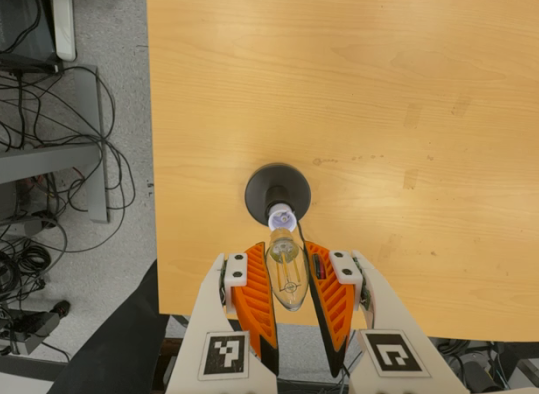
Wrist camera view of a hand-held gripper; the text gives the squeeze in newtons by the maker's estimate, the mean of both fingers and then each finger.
{"total": 13.0, "left": 13.8, "right": 12.2}